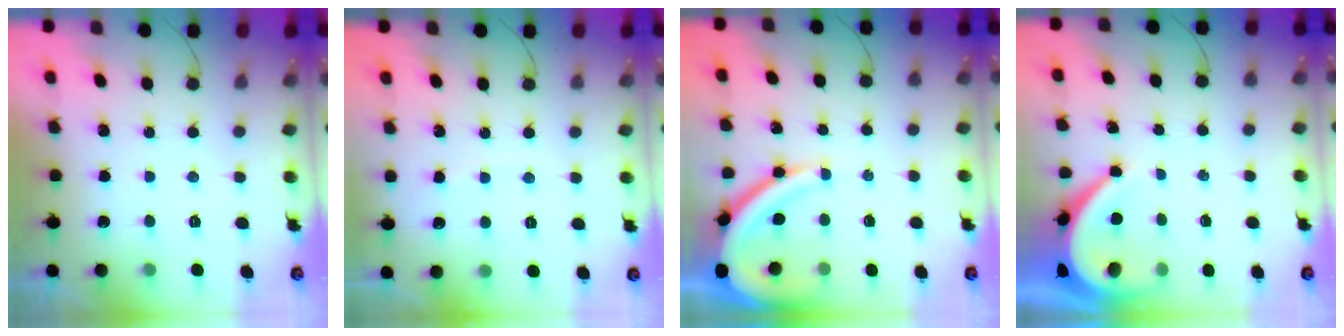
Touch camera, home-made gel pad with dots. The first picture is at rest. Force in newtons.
{"total": 3.6, "press": 3.6, "slide": 0.5}
{"total": 11.4, "press": 11.3, "slide": 1.3}
{"total": 7.4, "press": 7.3, "slide": 1.1}